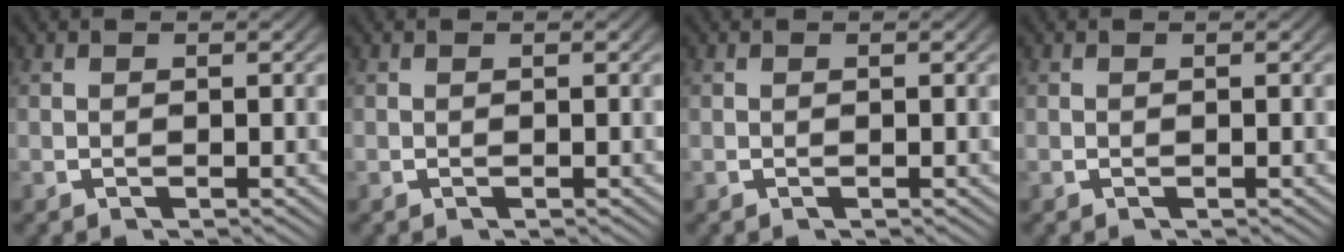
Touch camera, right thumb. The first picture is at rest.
{"total": 0.0}
{"total": 0.0}
{"total": 0.0}